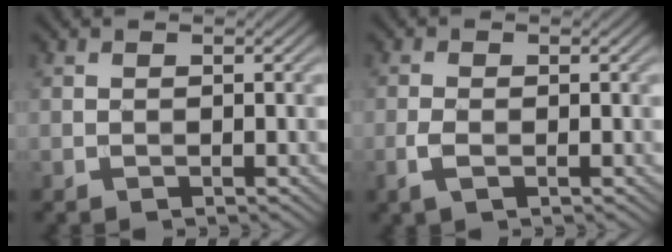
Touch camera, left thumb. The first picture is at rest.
{"total": 2.0, "force": [-0.8, 0.8, 1.7], "torque": [-0.042, -0.001, -0.021]}